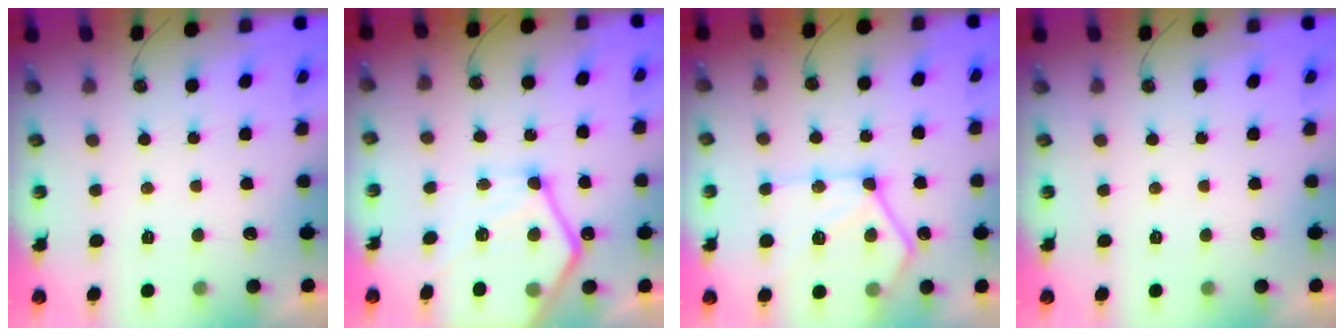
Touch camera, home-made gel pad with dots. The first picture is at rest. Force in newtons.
{"total": 16.4, "press": 16.4, "slide": 1.0}
{"total": 17.4, "press": 17.3, "slide": 1.8}
{"total": 0.0}